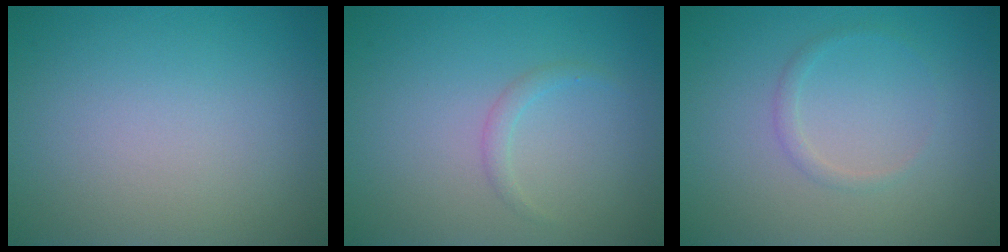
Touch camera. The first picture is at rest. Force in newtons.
{"total": 1.0, "press": 1.0, "slide": 0.0}
{"total": 0.9, "press": 0.9, "slide": 0.0}